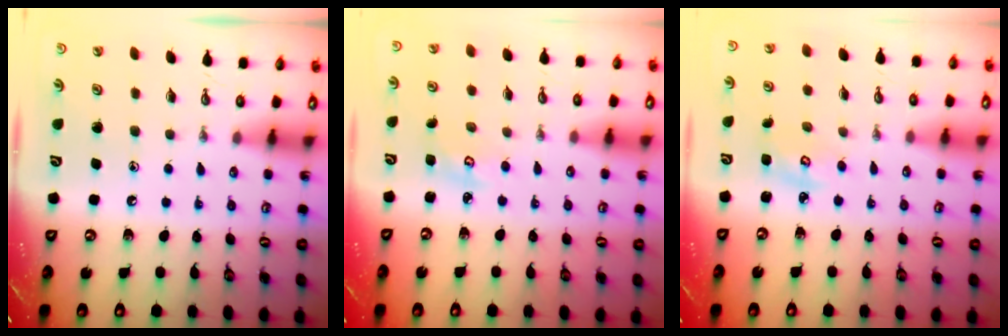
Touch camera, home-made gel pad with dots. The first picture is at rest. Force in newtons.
{"total": 2.8, "press": 2.8, "slide": 0.3}
{"total": 3.6, "press": 3.6, "slide": 0.4}